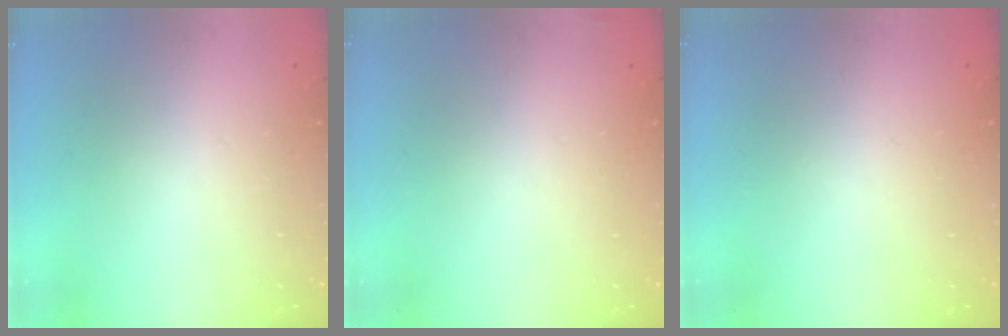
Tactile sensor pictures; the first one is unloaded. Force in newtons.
{"total": 3.0, "press": 2.9, "slide": 1.0}
{"total": 0.0}